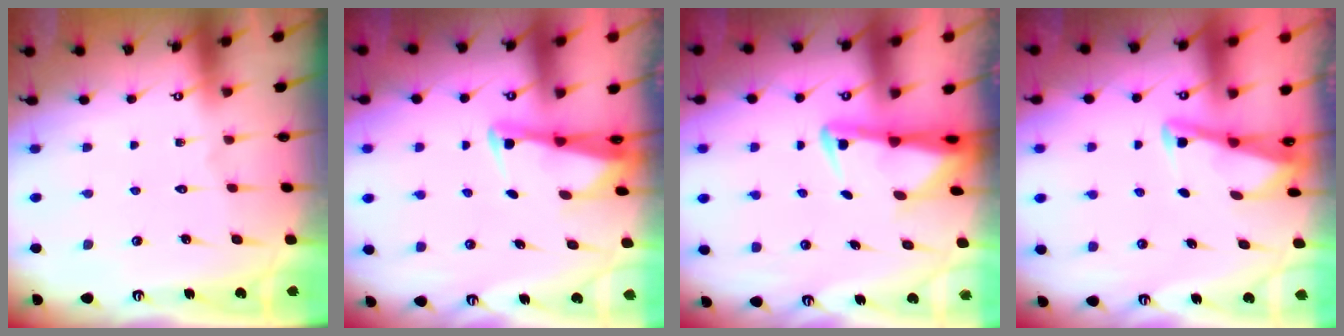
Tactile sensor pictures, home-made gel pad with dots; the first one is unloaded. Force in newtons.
{"total": 2.4, "press": 2.4, "slide": 0.5}
{"total": 2.6, "press": 2.5, "slide": 0.7}
{"total": 2.9, "press": 2.9, "slide": 0.4}